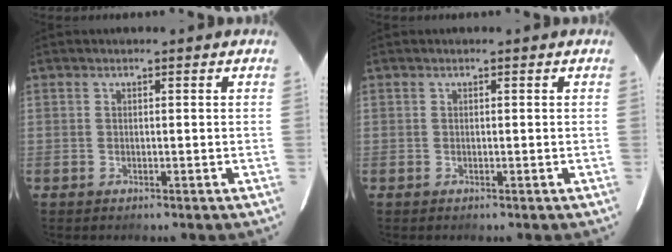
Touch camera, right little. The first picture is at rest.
{"total": 0.0}